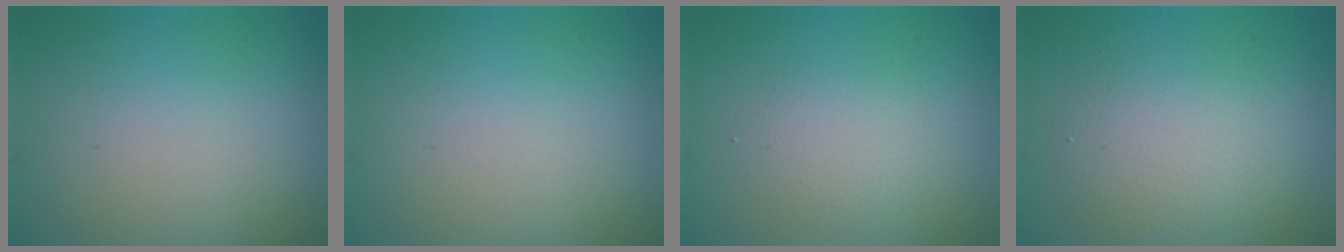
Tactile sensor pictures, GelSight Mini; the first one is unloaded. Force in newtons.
{"total": 0.0}
{"total": 2.2, "press": 2.2, "slide": 0.0}
{"total": 3.8, "press": 3.8, "slide": 0.3}